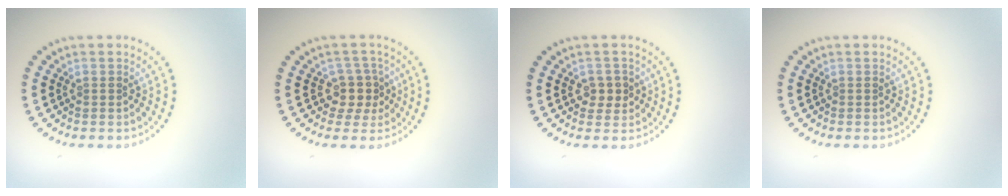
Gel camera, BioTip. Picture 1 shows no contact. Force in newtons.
{"total": 2.5, "press": 1.9, "slide": 1.6}
{"total": 1.9, "press": 1.8, "slide": 0.5}
{"total": 0.0}